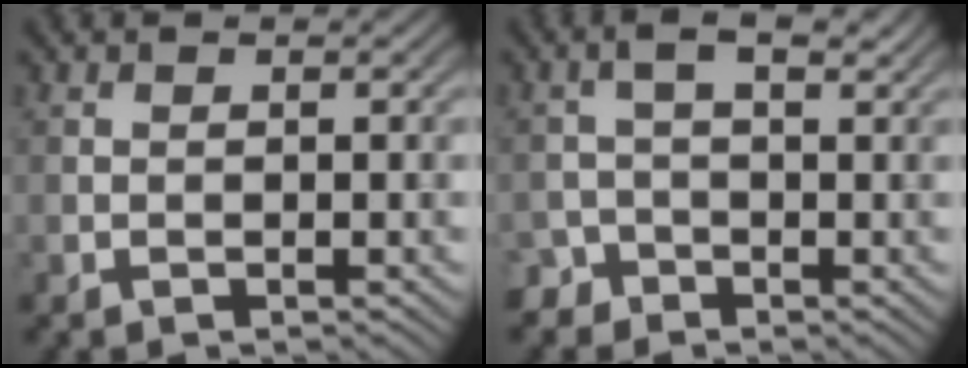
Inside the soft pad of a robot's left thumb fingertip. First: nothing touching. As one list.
[{"total": 2.7, "force": [-1.0, 2.0, 1.5], "torque": [-0.025, 0.006, -0.030]}]